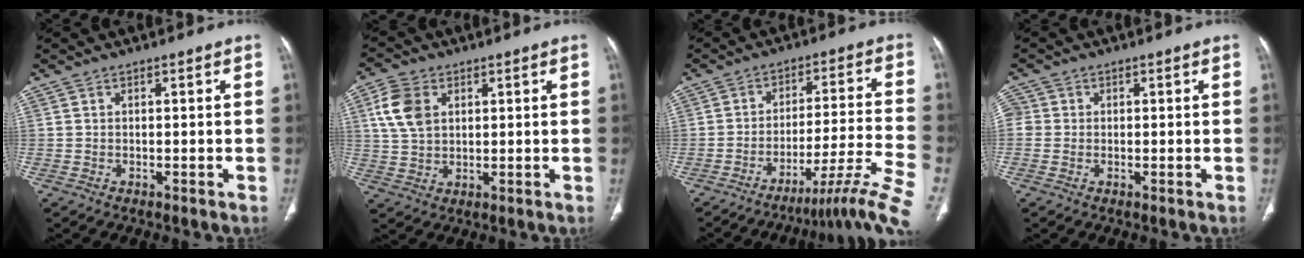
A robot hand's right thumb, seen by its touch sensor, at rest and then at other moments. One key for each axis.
{"total": 7.7, "fx": 2.5, "fy": 5.3, "fz": 4.9, "tx": -0.094, "ty": 0.000, "tz": 0.051}
{"total": 13.5, "fx": -9.8, "fy": -1.0, "fz": 9.3, "tx": -0.142, "ty": 0.074, "tz": -0.142}
{"total": 2.5, "fx": 0.1, "fy": 2.4, "fz": 0.7, "tx": -0.002, "ty": 0.008, "tz": 0.000}